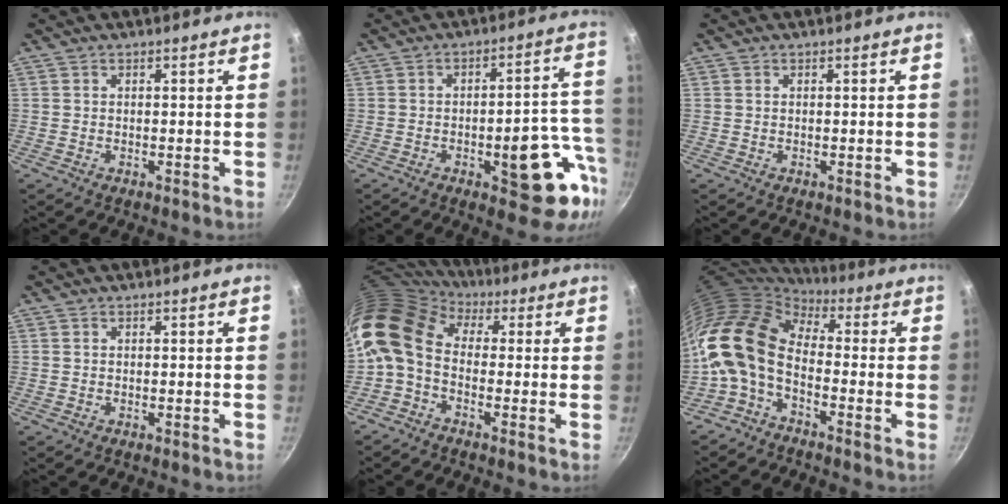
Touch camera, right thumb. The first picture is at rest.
{"total": 15.9, "force": [-5.5, 6.6, 13.4], "torque": [-0.110, 0.040, -0.070]}
{"total": 0.0}
{"total": 0.0}
{"total": 12.5, "force": [0.9, 8.6, 8.9], "torque": [-0.166, 0.023, -0.008]}
{"total": 13.5, "force": [-1.8, 8.3, 10.5], "torque": [-0.192, 0.026, -0.053]}